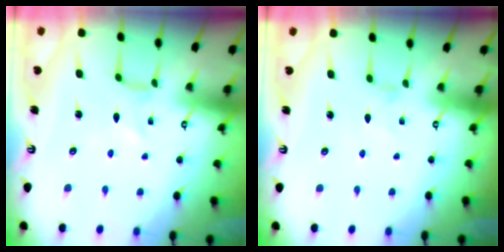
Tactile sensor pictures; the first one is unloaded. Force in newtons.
{"total": 0.7, "press": 0.6, "slide": 0.3}